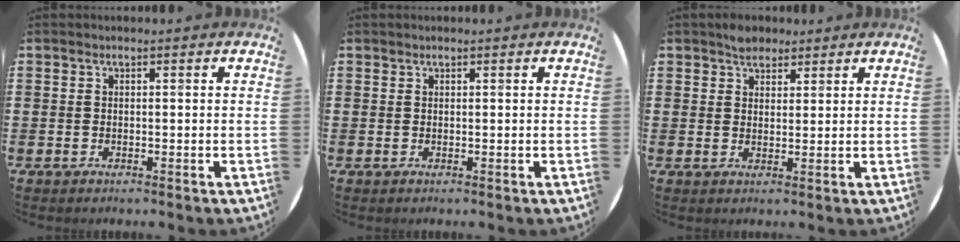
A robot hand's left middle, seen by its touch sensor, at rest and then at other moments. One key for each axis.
{"total": 0.0}
{"total": 2.6, "fx": 2.3, "fy": 1.2, "fz": 0.2, "tx": 0.001, "ty": 0.000, "tz": 0.044}